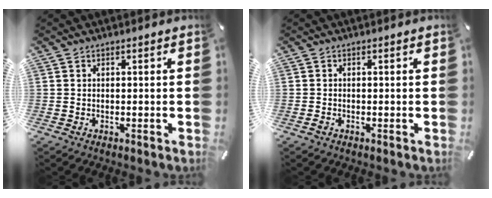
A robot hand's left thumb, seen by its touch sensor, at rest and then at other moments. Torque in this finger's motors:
{"motor_torque": [0.11, 0.06, 0.06, -0.02, -0.02]}